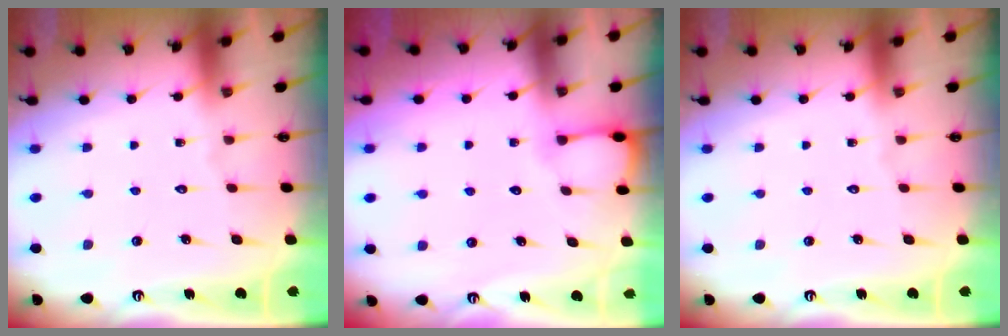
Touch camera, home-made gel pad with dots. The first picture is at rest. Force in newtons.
{"total": 2.5, "press": 2.5, "slide": 0.2}
{"total": 0.0}